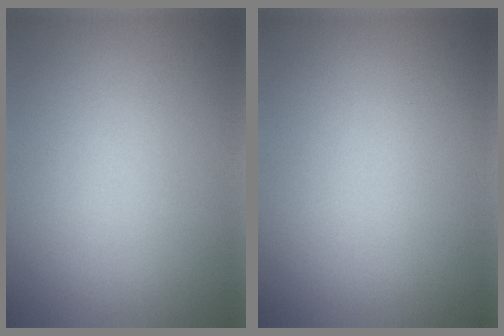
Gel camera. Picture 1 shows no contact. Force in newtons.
{"total": 0.0}